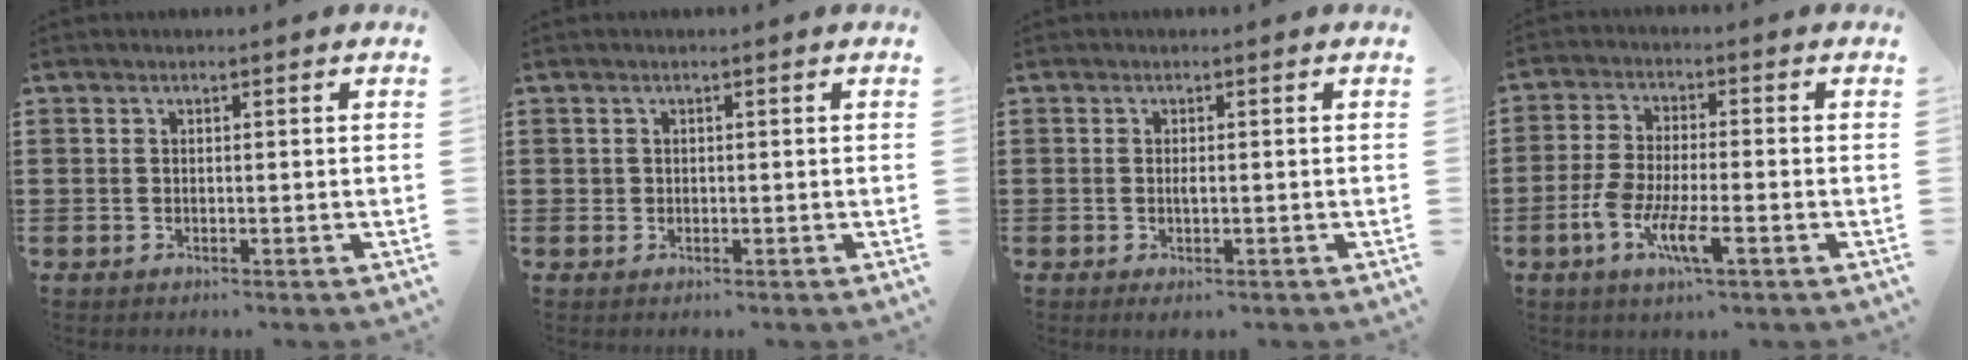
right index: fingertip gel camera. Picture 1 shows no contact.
{"total": 0.7, "force": [0.2, 0.6, 0.1], "torque": [-0.003, 0.004, 0.003]}
{"total": 0.9, "force": [-0.2, 0.2, 0.9], "torque": [-0.018, -0.005, -0.003]}
{"total": 7.1, "force": [-3.2, 1.8, 6.1], "torque": [-0.133, -0.012, -0.062]}